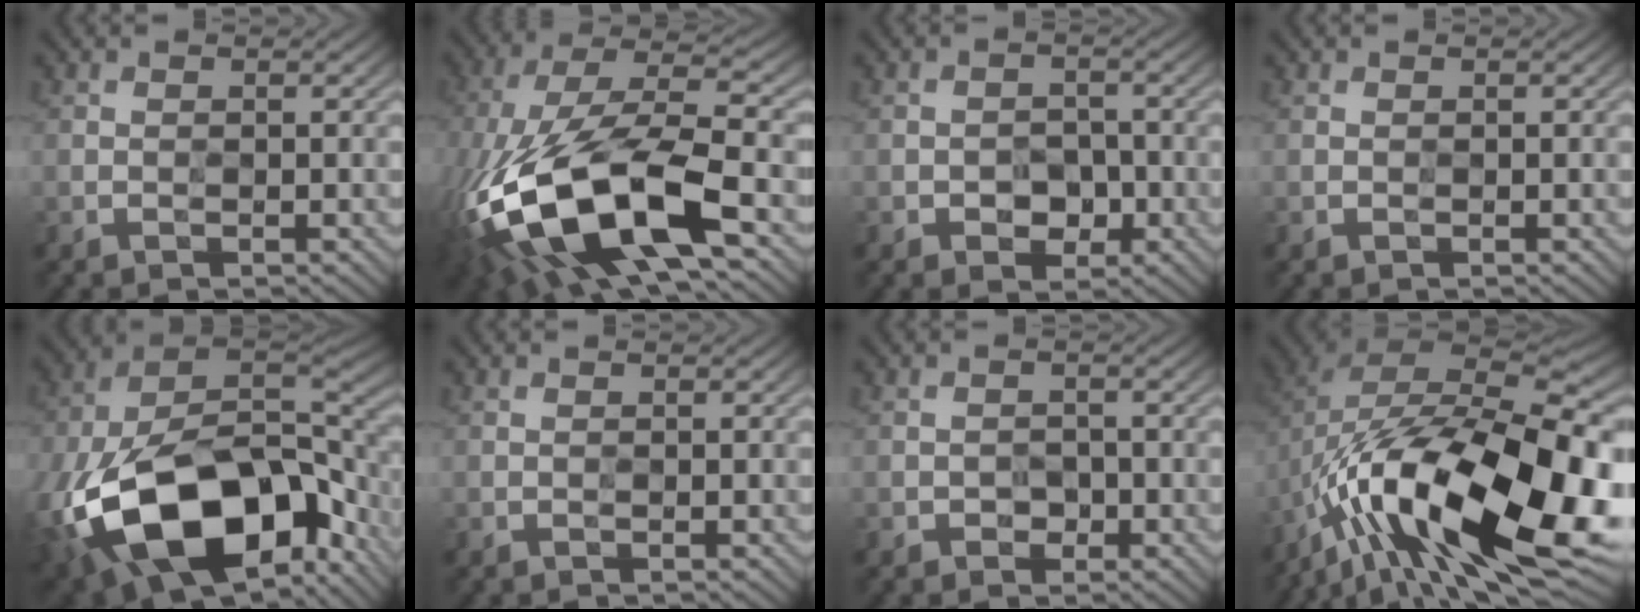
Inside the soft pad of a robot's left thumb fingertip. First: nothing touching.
{"total": 18.1, "force": [-8.2, 6.9, 14.7], "torque": [-0.330, -0.027, -0.138]}
{"total": 2.6, "force": [-1.5, 1.9, 0.8], "torque": [-0.005, -0.002, -0.028]}
{"total": 0.0}
{"total": 20.0, "force": [-9.0, 11.4, 13.7], "torque": [-0.304, -0.034, -0.142]}
{"total": 0.0}
{"total": 1.5, "force": [-1.1, 1.0, 0.0], "torque": [0.007, 0.001, -0.020]}
{"total": 19.8, "force": [-9.4, 7.7, 15.7], "torque": [-0.289, -0.017, -0.155]}